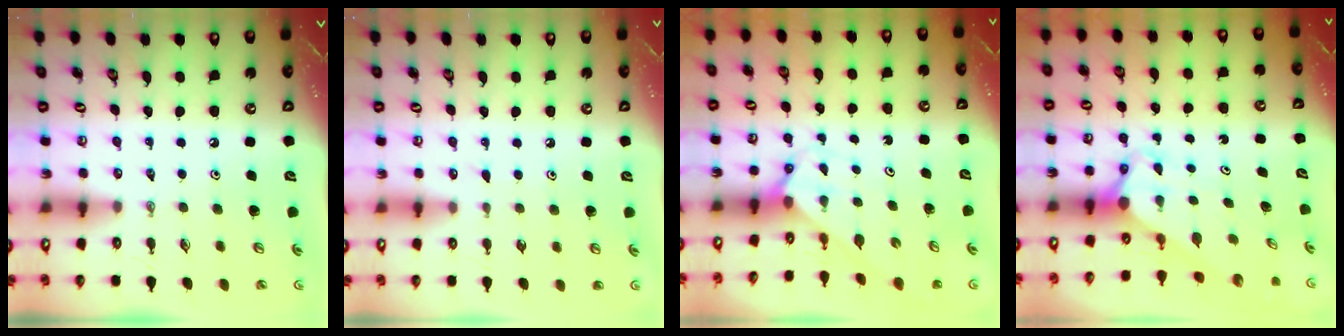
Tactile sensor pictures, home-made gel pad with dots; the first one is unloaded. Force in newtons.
{"total": 5.1, "press": 5.1, "slide": 0.5}
{"total": 2.7, "press": 2.7, "slide": 0.2}
{"total": 2.7, "press": 2.7, "slide": 0.2}